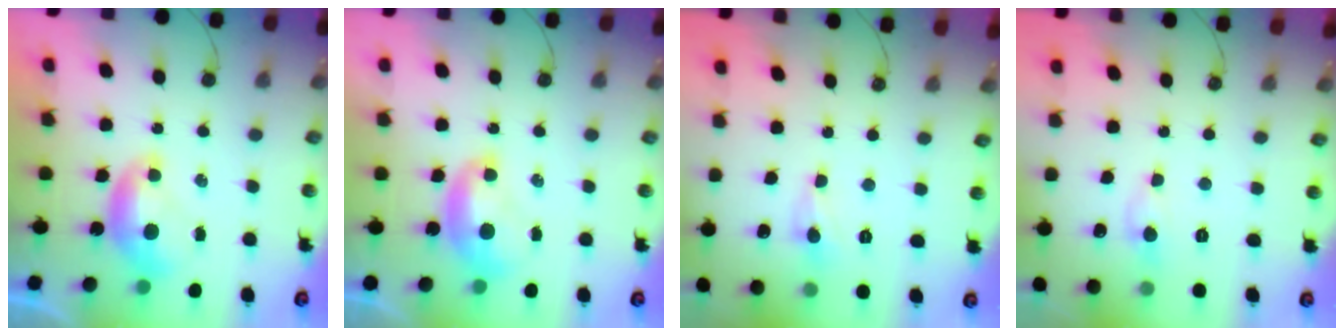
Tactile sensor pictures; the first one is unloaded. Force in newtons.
{"total": 1.6, "press": 1.6, "slide": 0.1}
{"total": 1.4, "press": 1.2, "slide": 0.6}
{"total": 0.6, "press": 0.2, "slide": 0.5}